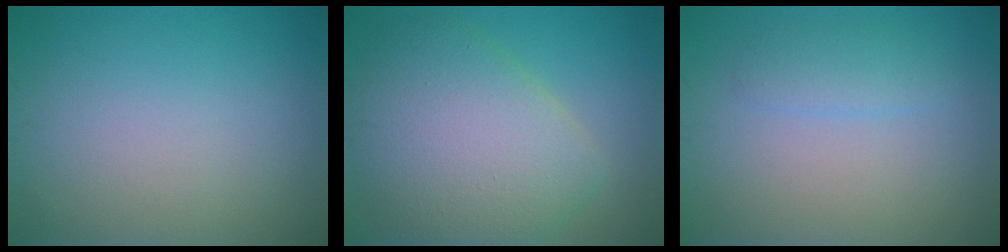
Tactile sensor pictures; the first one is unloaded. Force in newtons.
{"total": 8.7, "press": 8.7, "slide": 0.3}
{"total": 1.6, "press": 1.6, "slide": 0.0}